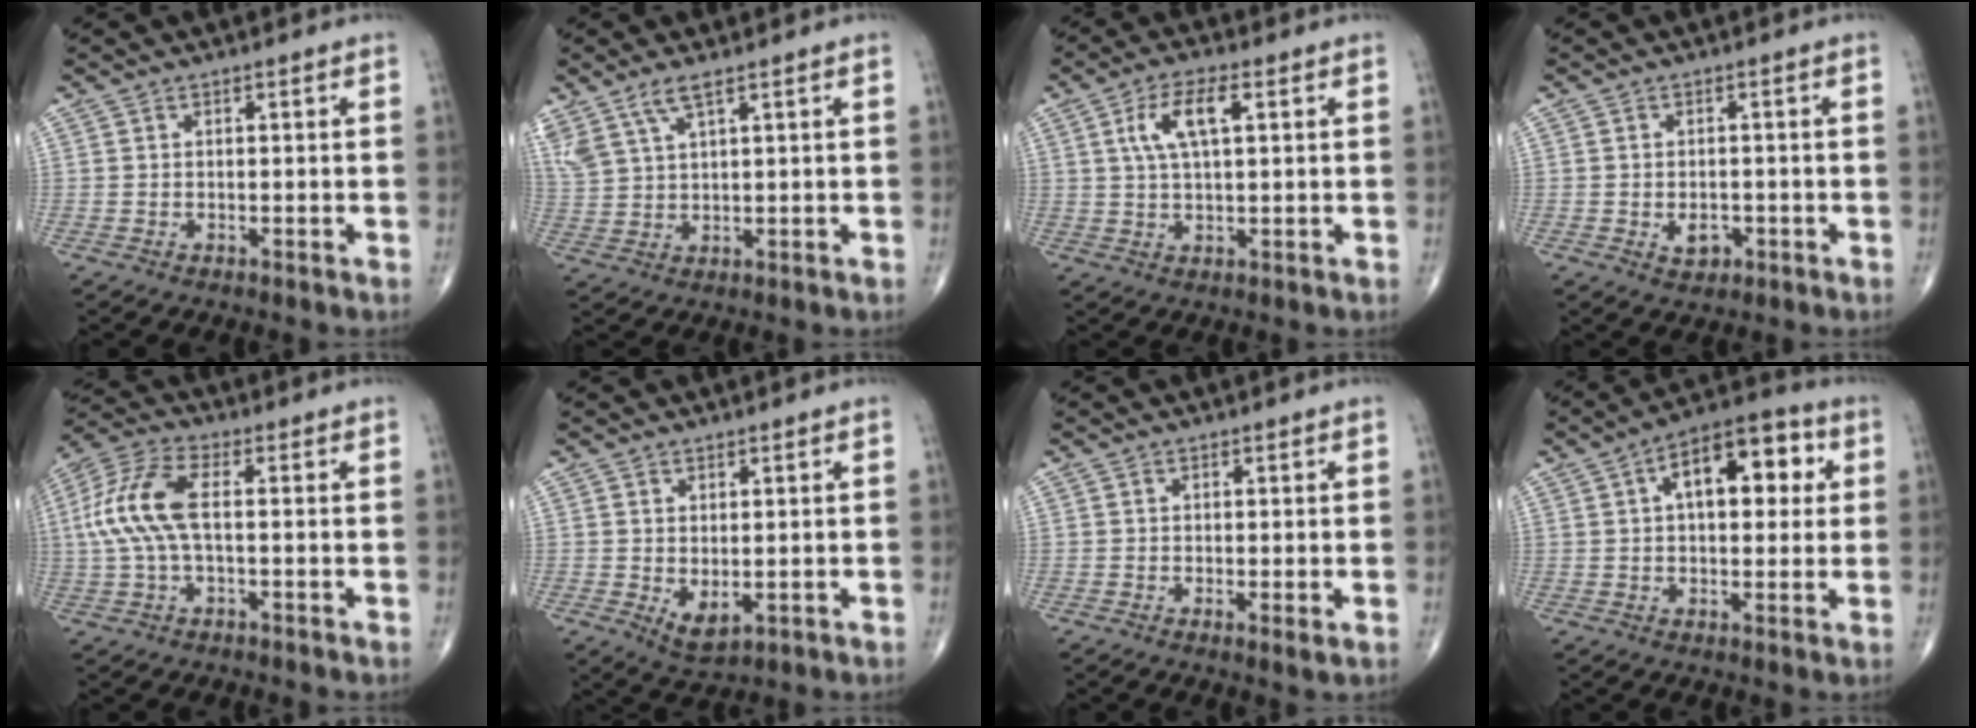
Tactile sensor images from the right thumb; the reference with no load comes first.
{"total": 7.0, "force": [4.6, 2.3, 4.8], "torque": [-0.114, -0.007, 0.101]}
{"total": 7.7, "force": [2.3, 2.9, 6.7], "torque": [-0.134, 0.007, 0.044]}
{"total": 3.2, "force": [-1.0, 2.2, 2.1], "torque": [-0.021, 0.003, -0.009]}
{"total": 11.5, "force": [0.5, 5.0, 10.3], "torque": [-0.247, 0.028, 0.005]}
{"total": 4.2, "force": [-0.4, 2.2, 3.5], "torque": [-0.051, -0.009, 0.007]}
{"total": 1.4, "force": [-0.2, 0.2, 1.4], "torque": [-0.028, -0.007, -0.004]}
{"total": 14.2, "force": [3.6, 7.3, 11.6], "torque": [-0.138, 0.023, 0.048]}